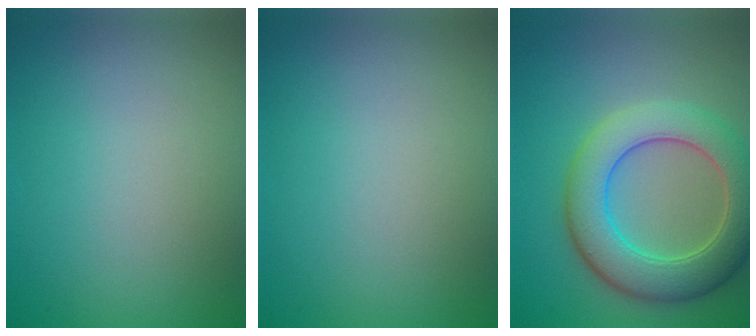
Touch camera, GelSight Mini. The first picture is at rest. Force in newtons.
{"total": 0.0}
{"total": 7.2, "press": 7.2, "slide": 0.6}